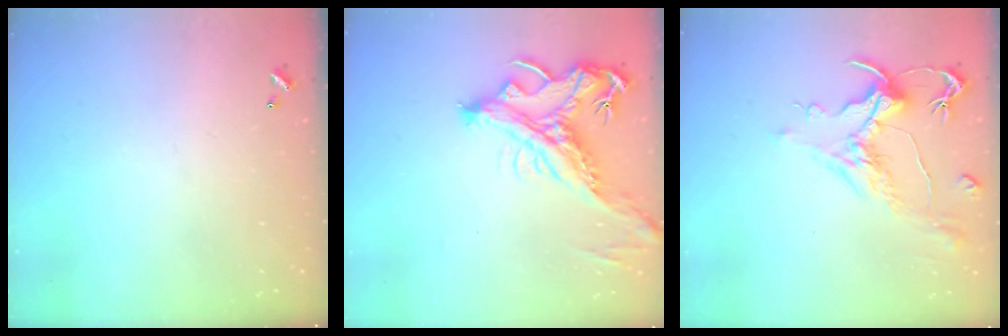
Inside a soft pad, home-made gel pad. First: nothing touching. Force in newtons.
{"total": 4.9, "press": 4.7, "slide": 1.6}
{"total": 1.6, "press": 0.7, "slide": 1.4}